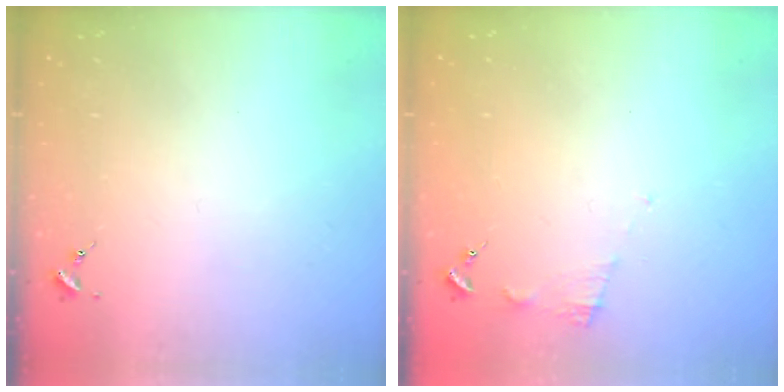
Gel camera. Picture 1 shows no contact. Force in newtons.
{"total": 6.7, "press": 6.7, "slide": 0.5}